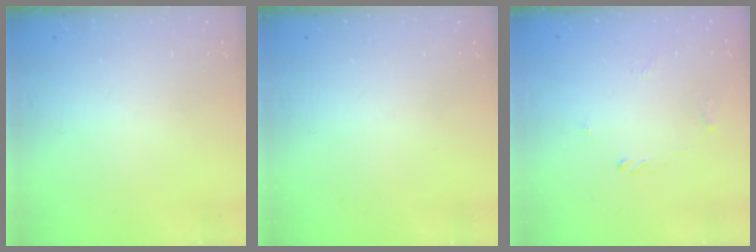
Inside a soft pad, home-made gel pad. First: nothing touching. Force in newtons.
{"total": 0.0}
{"total": 1.4, "press": 1.3, "slide": 0.4}